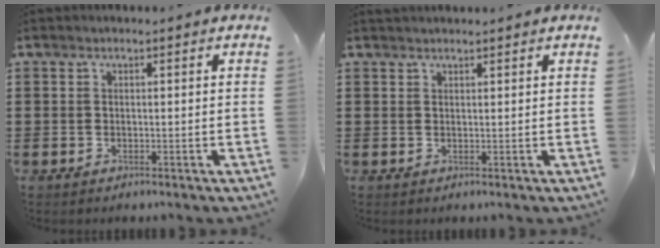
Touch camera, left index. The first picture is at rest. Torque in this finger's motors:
{"motor_torque": [0.12, -0.18, -0.06, 0.02]}